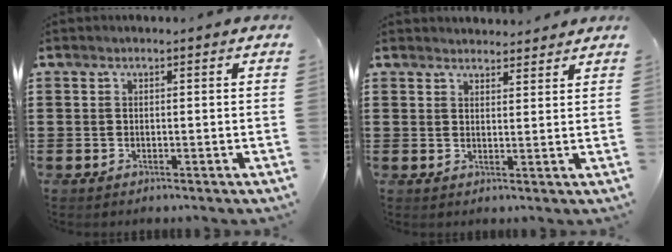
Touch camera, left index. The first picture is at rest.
{"total": 2.4, "force": [2.3, 0.3, -0.3], "torque": [-0.001, -0.004, 0.046]}